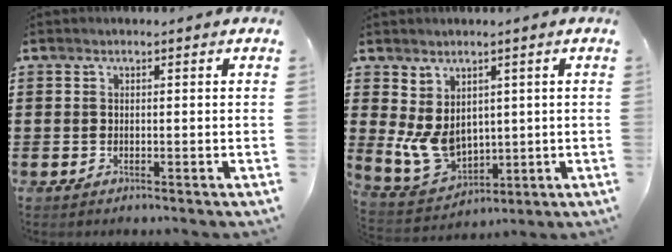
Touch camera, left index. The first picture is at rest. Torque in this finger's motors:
{"motor_torque": [0.76, 0.76, 0.03, -0.07]}